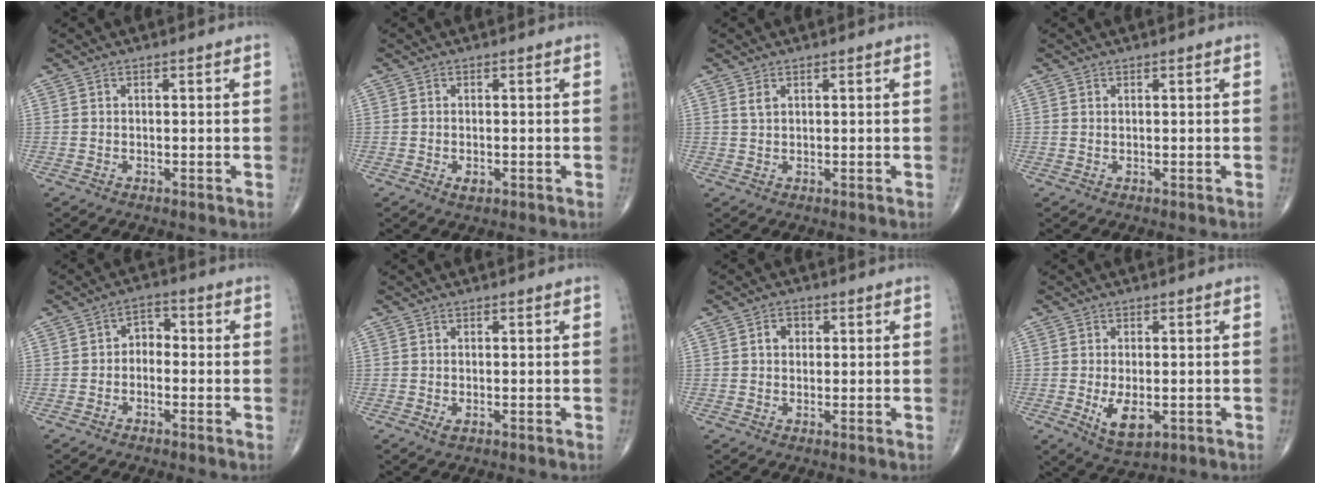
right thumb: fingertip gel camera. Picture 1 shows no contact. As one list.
[{"total": 1.5, "force": [-0.6, 0.8, 1.2], "torque": [-0.016, -0.001, -0.009]}, {"total": 1.1, "force": [0.7, 0.5, 0.8], "torque": [-0.015, 0.003, 0.017]}, {"total": 0.0}, {"total": 3.6, "force": [-0.8, 2.6, 2.3], "torque": [-0.019, 0.023, -0.028]}, {"total": 1.0, "force": [-0.4, 0.4, 0.9], "torque": [-0.017, -0.004, -0.005]}, {"total": 2.5, "force": [0.5, 2.0, 1.4], "torque": [-0.010, 0.006, 0.005]}, {"total": 6.4, "force": [-1.4, 3.2, 5.3], "torque": [-0.085, -0.013, -0.015]}]